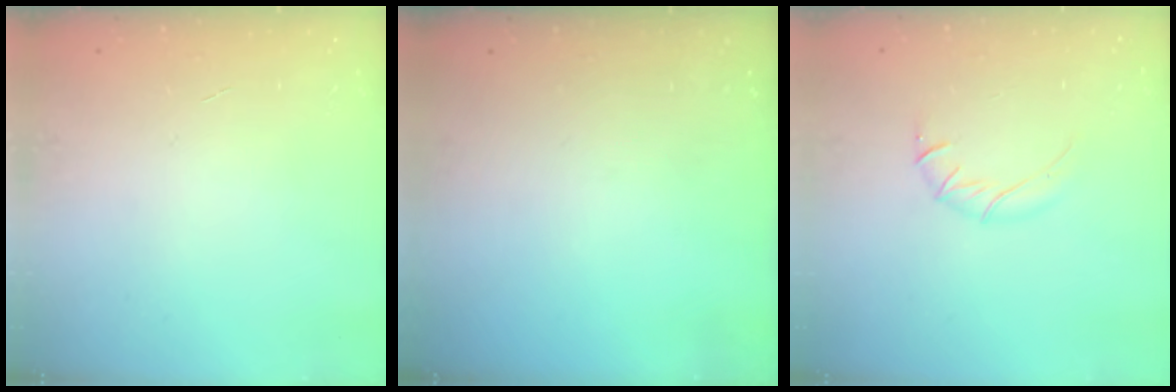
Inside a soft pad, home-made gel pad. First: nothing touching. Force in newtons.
{"total": 0.0}
{"total": 4.9, "press": 4.7, "slide": 1.3}